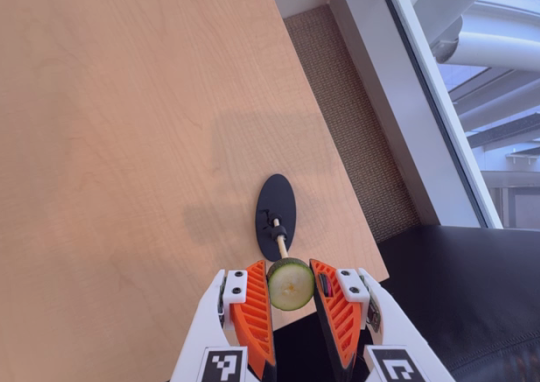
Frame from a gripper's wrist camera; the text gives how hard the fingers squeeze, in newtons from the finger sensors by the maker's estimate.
{"total": 6.1, "left": 5.9, "right": 6.4}